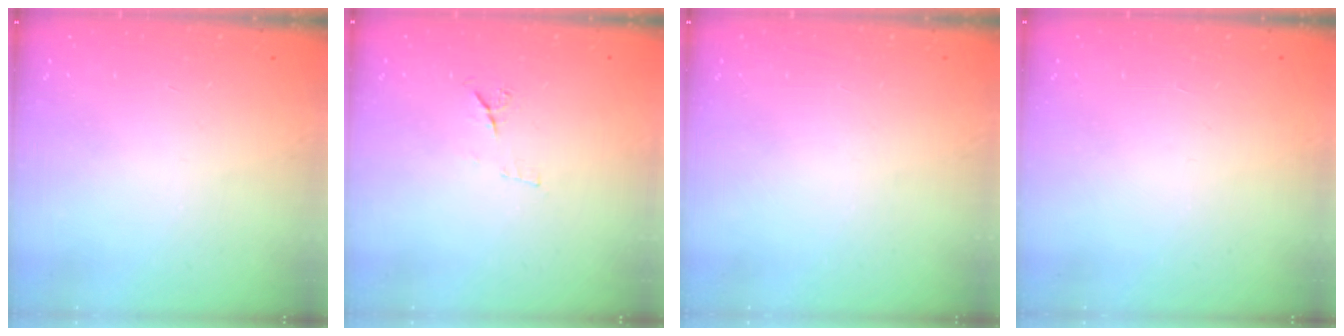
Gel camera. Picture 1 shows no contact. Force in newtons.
{"total": 6.2, "press": 6.2, "slide": 0.9}
{"total": 0.0}
{"total": 1.5, "press": 1.5, "slide": 0.1}